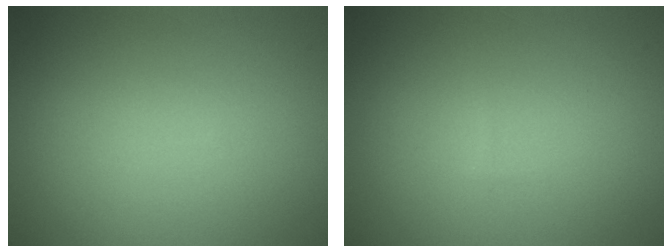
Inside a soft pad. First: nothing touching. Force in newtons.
{"total": 0.0}